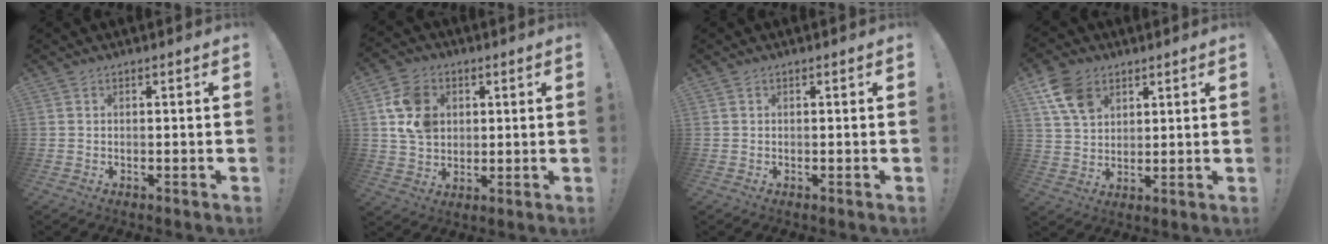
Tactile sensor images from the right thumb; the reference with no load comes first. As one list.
[{"total": 13.0, "force": [3.8, 10.5, 6.6], "torque": [-0.107, -0.007, 0.078]}, {"total": 0.0}, {"total": 10.9, "force": [5.8, 7.4, 5.6], "torque": [-0.101, -0.020, 0.113]}]